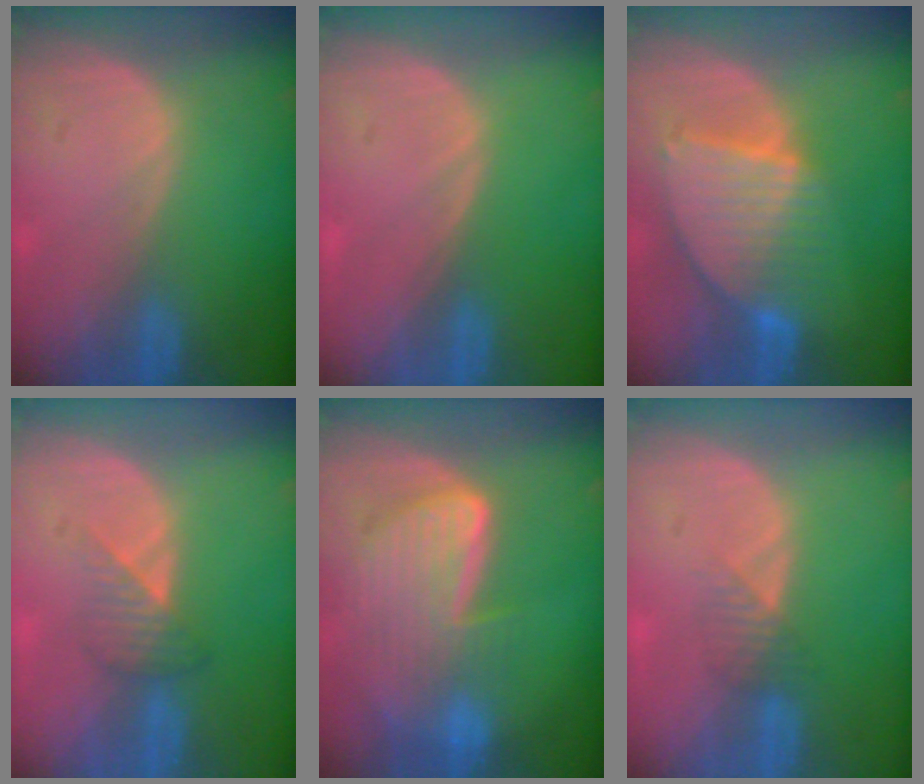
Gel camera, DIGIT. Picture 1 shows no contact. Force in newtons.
{"total": 0.0}
{"total": 8.5, "press": 7.4, "slide": 4.1}
{"total": 3.3, "press": 3.1, "slide": 1.2}
{"total": 9.2, "press": 8.0, "slide": 4.7}
{"total": 2.3, "press": 2.1, "slide": 1.0}